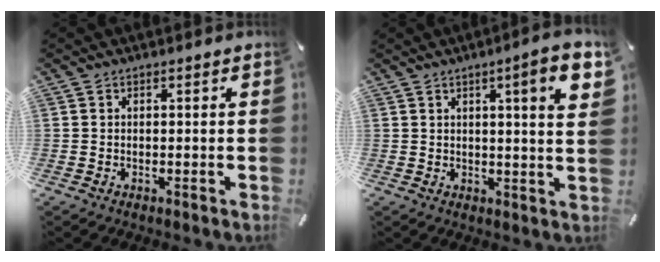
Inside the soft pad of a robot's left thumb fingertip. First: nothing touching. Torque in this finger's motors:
{"motor_torque": [0.14, 0.13, 0.11, -0.32, 0.13]}